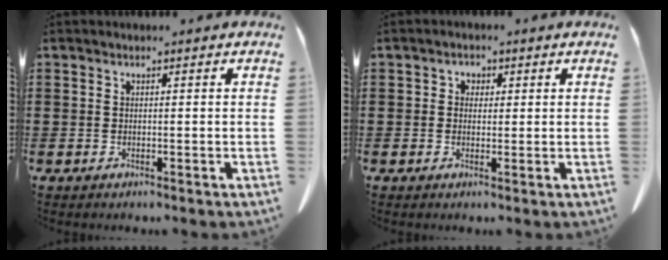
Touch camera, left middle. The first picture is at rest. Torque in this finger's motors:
{"motor_torque": [0.22, 0.24, 0.02, 0.00]}